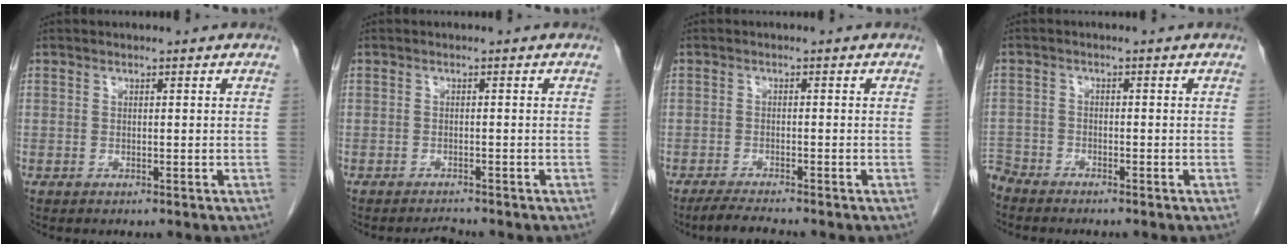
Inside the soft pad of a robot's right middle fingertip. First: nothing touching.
{"total": 1.2, "force": [-1.2, -0.2, -0.1], "torque": [-0.004, -0.010, -0.014]}
{"total": 3.2, "force": [-2.9, -0.3, 1.3], "torque": [-0.034, -0.017, -0.053]}
{"total": 4.3, "force": [-4.2, 1.0, 0.3], "torque": [-0.001, -0.010, -0.081]}